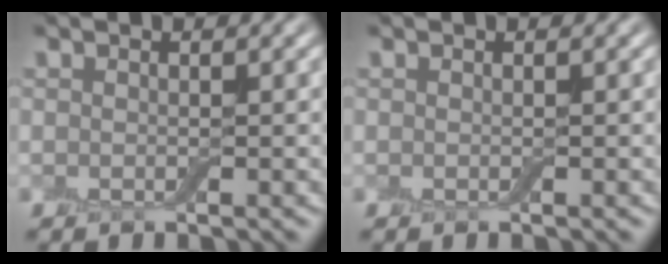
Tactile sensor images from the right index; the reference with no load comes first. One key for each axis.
{"total": 0.0}